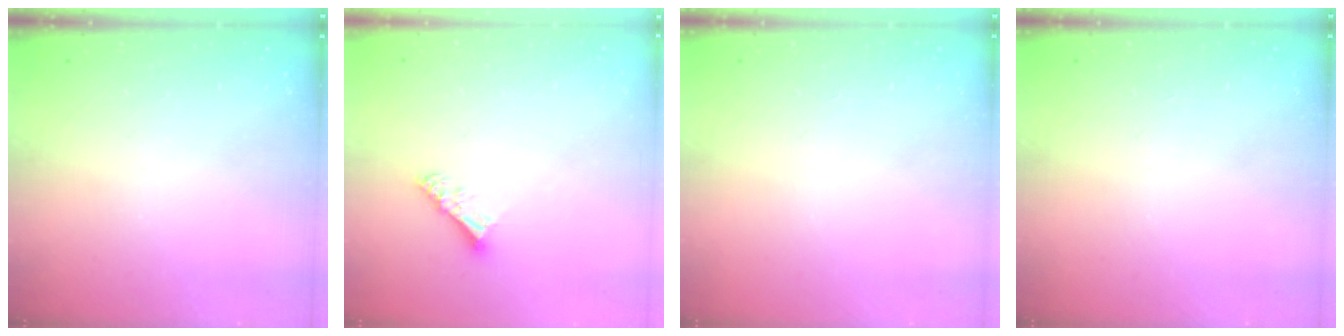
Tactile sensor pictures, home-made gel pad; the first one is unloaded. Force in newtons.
{"total": 5.5, "press": 5.5, "slide": 0.3}
{"total": 0.0}
{"total": 0.0}